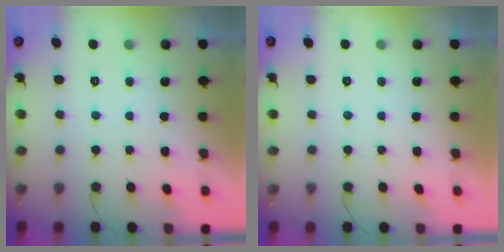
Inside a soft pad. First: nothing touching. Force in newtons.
{"total": 1.7, "press": 1.7, "slide": 0.1}